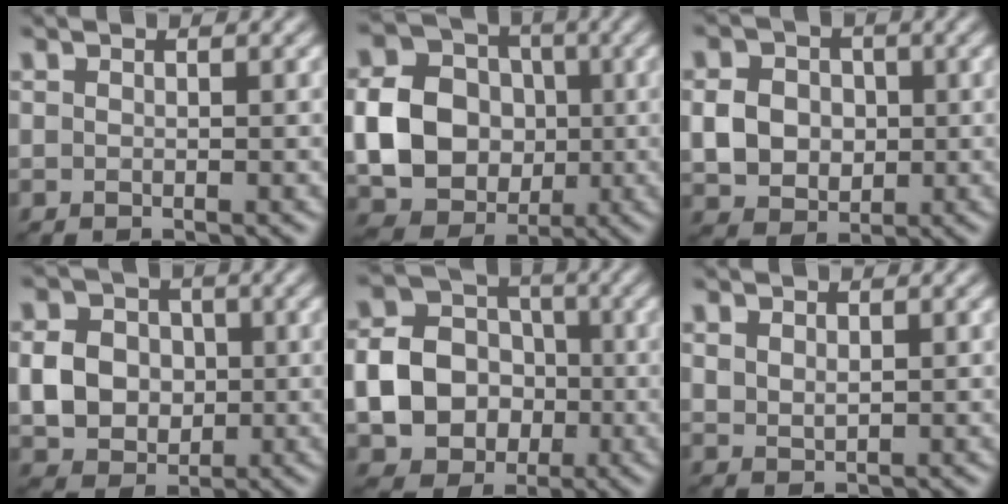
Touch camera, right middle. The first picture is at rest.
{"total": 11.2, "force": [-1.0, 9.7, 5.4], "torque": [-0.101, -0.020, -0.026]}
{"total": 4.2, "force": [-0.2, 3.6, 2.2], "torque": [-0.045, -0.003, -0.007]}
{"total": 4.9, "force": [-0.3, 4.3, 2.4], "torque": [-0.047, 0.000, -0.009]}
{"total": 7.0, "force": [-1.4, 5.9, 3.5], "torque": [-0.063, -0.004, -0.035]}
{"total": 1.1, "force": [0.5, 0.7, 0.7], "torque": [-0.017, -0.006, 0.015]}